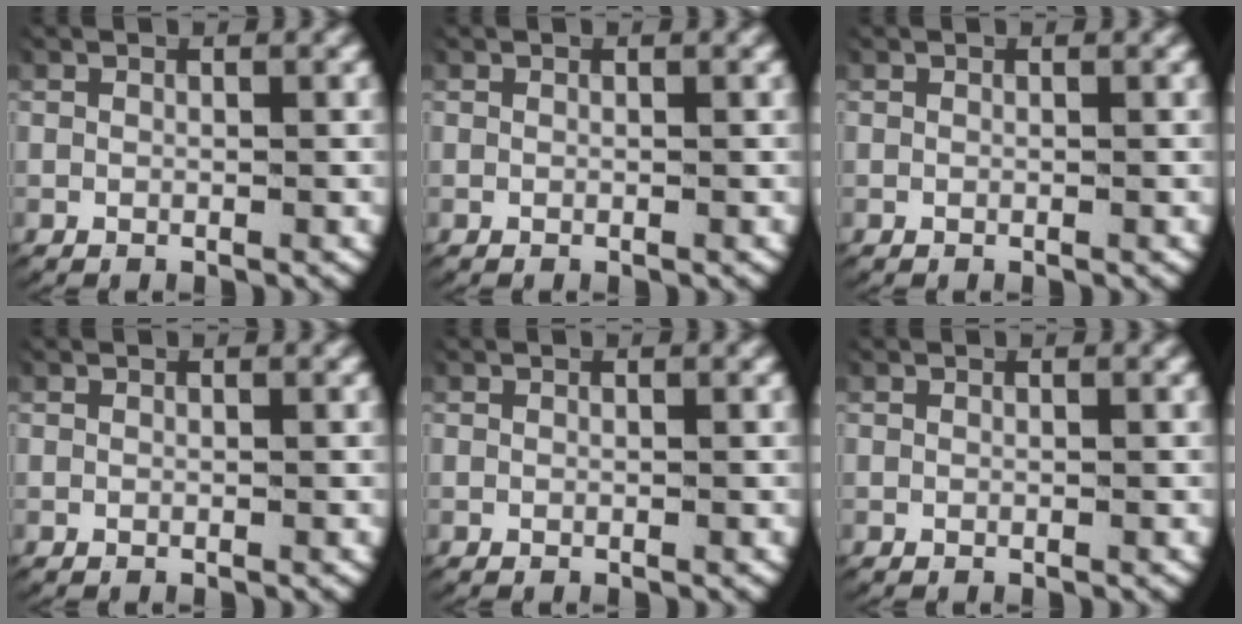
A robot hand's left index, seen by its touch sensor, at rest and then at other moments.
{"total": 0.0}
{"total": 0.0}
{"total": 0.0}
{"total": 0.0}
{"total": 0.0}